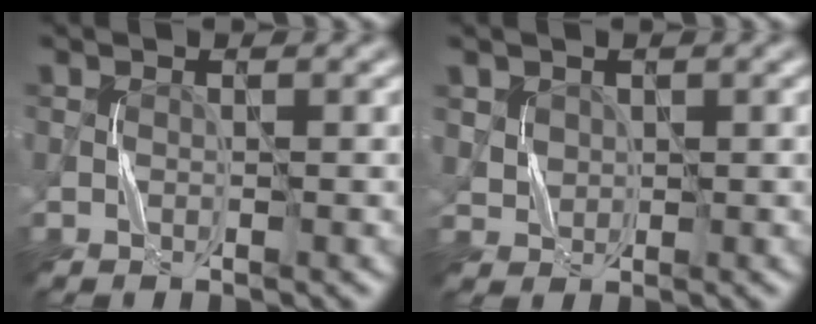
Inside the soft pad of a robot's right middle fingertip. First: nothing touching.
{"total": 1.2, "force": [0.6, 1.0, -0.1], "torque": [0.007, -0.005, 0.018]}